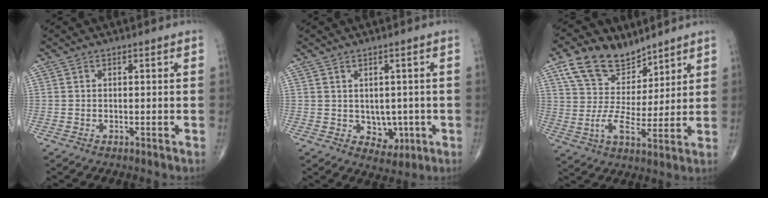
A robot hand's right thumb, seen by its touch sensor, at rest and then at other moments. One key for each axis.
{"total": 4.7, "fx": -0.4, "fy": 3.8, "fz": 2.9, "tx": -0.011, "ty": -0.003, "tz": 0.006}
{"total": 12.0, "fx": 8.2, "fy": 6.8, "fz": 5.4, "tx": -0.078, "ty": -0.033, "tz": 0.153}